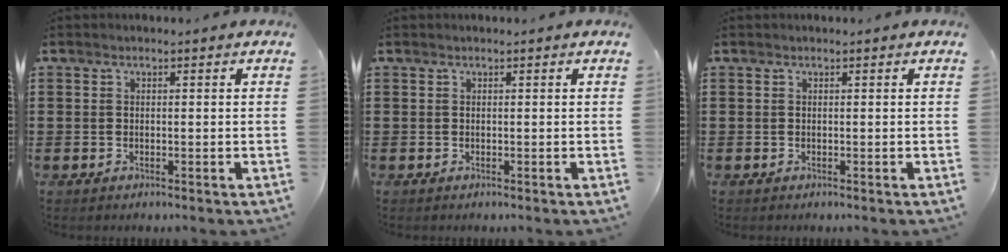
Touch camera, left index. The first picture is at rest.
{"total": 0.0}
{"total": 0.0}